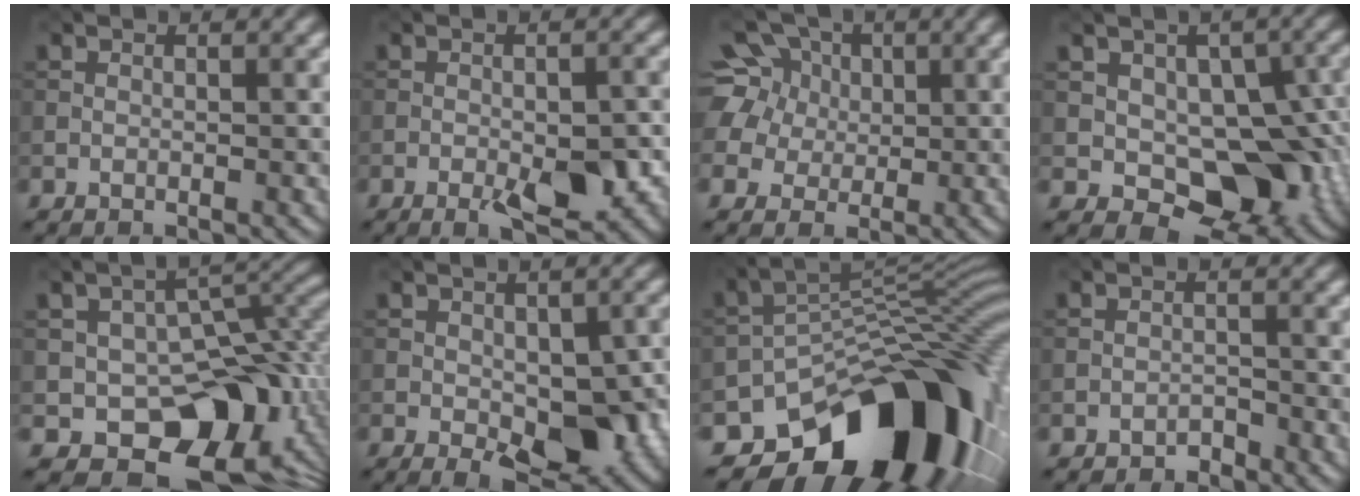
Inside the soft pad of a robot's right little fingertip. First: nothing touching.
{"total": 5.6, "force": [-2.1, 2.0, 4.8], "torque": [-0.076, -0.006, -0.028]}
{"total": 8.6, "force": [3.1, 7.1, 3.9], "torque": [-0.086, 0.033, 0.034]}
{"total": 11.0, "force": [-0.8, 7.0, 8.5], "torque": [-0.106, -0.016, -0.008]}
{"total": 12.0, "force": [-3.0, 8.1, 8.4], "torque": [-0.105, -0.012, -0.047]}
{"total": 7.4, "force": [-1.8, 3.8, 6.0], "torque": [-0.093, -0.017, -0.019]}
{"total": 15.3, "force": [-8.9, 8.1, 9.5], "torque": [-0.130, -0.002, -0.142]}
{"total": 0.9, "force": [-0.9, 0.3, 0.2], "torque": [0.000, 0.003, -0.017]}